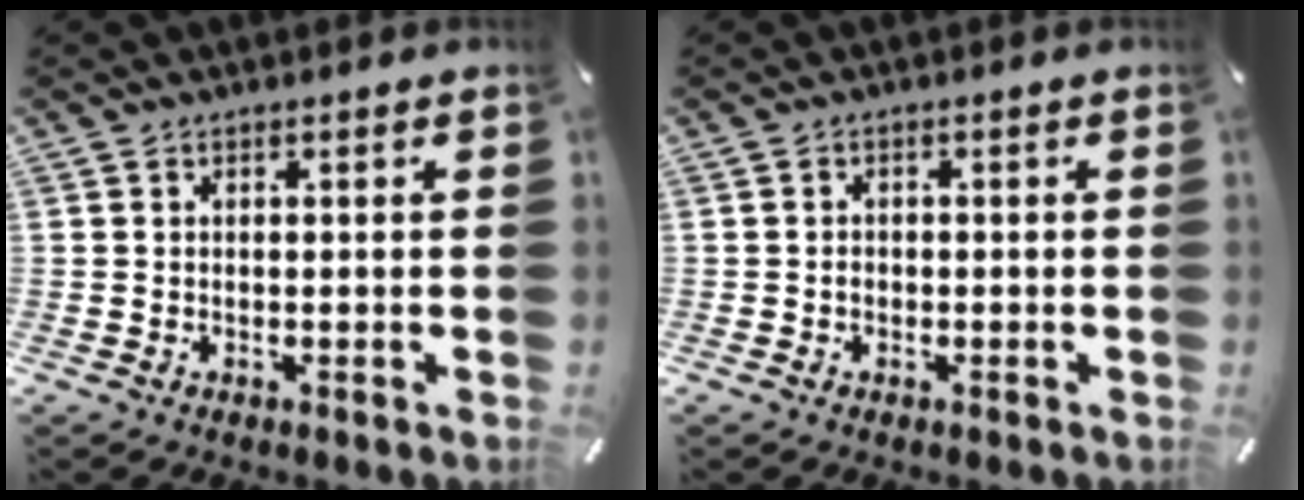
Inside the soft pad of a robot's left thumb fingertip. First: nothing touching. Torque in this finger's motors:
{"motor_torque": [-0.20, -0.27, 0.19, 0.21, 0.00]}